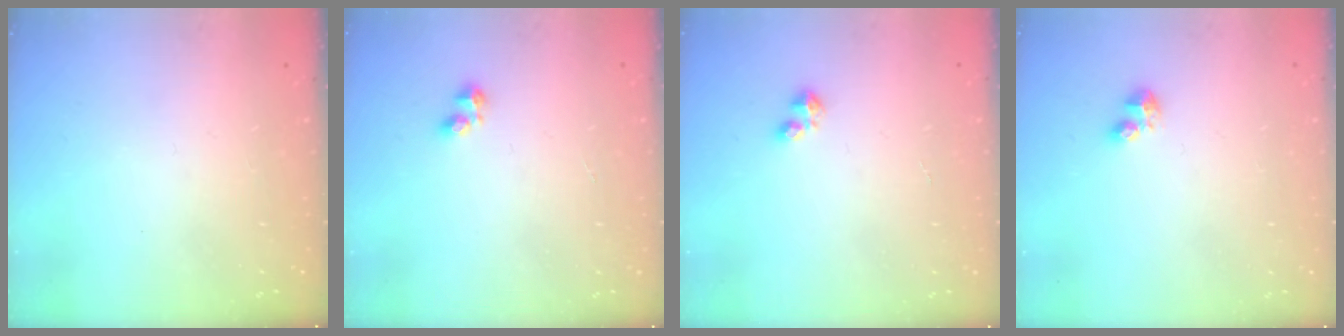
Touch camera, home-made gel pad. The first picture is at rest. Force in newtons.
{"total": 2.2, "press": 2.1, "slide": 0.7}
{"total": 2.4, "press": 2.4, "slide": 0.5}
{"total": 2.3, "press": 2.2, "slide": 0.5}